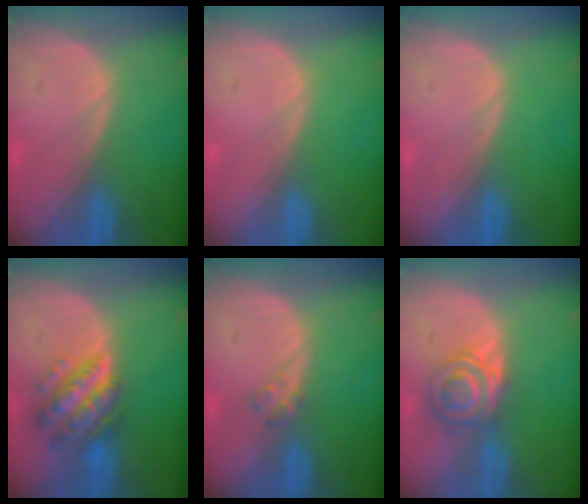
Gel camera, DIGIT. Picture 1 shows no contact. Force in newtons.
{"total": 0.0}
{"total": 0.0}
{"total": 7.7, "press": 7.7, "slide": 0.5}
{"total": 1.6, "press": 1.6, "slide": 0.2}
{"total": 6.1, "press": 5.6, "slide": 2.5}